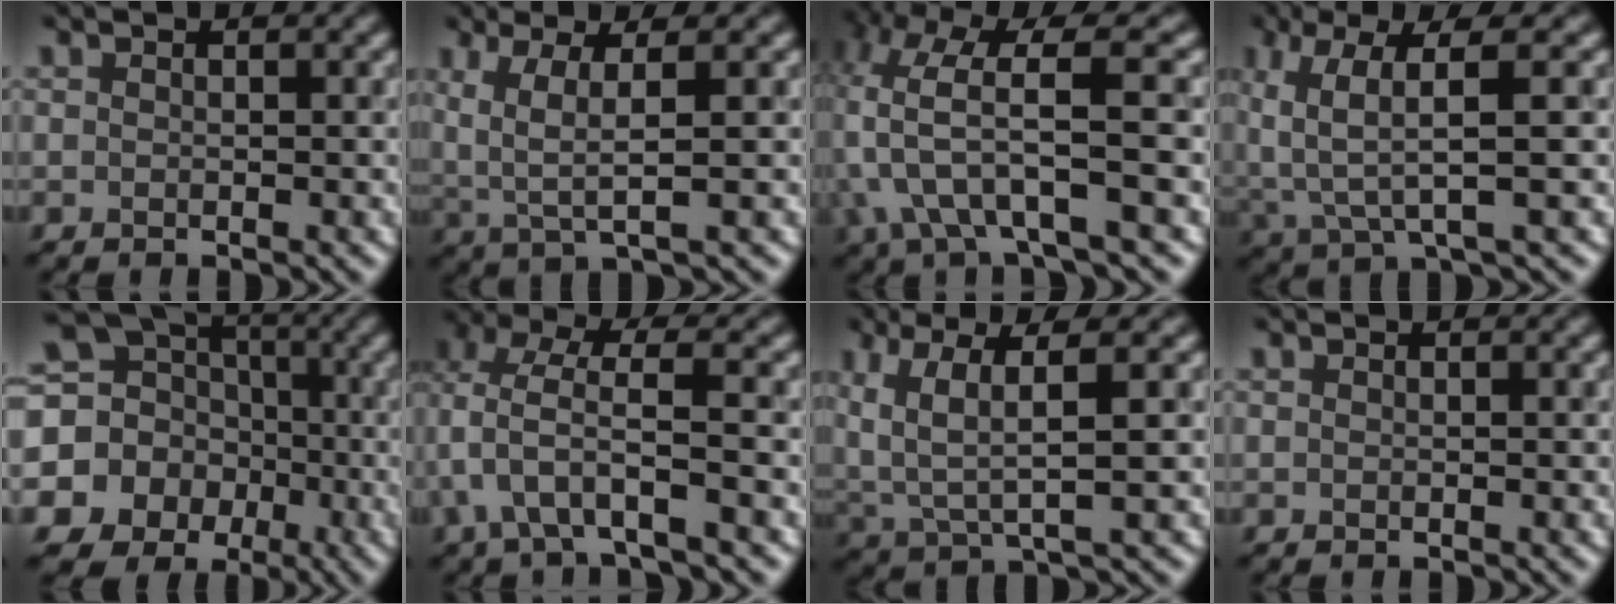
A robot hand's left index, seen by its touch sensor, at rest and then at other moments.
{"total": 3.8, "force": [0.9, 0.8, 3.6], "torque": [-0.079, 0.002, 0.021]}
{"total": 7.1, "force": [-0.6, 2.1, 6.7], "torque": [-0.136, 0.009, -0.009]}
{"total": 5.4, "force": [1.4, 1.5, 5.0], "torque": [-0.114, 0.002, 0.032]}
{"total": 18.1, "force": [-3.2, 17.0, 5.3], "torque": [-0.165, -0.021, -0.075]}
{"total": 4.6, "force": [-0.4, 1.6, 4.3], "torque": [-0.091, 0.003, -0.009]}
{"total": 5.4, "force": [1.9, 1.7, 4.7], "torque": [-0.106, 0.001, 0.044]}
{"total": 0.0}